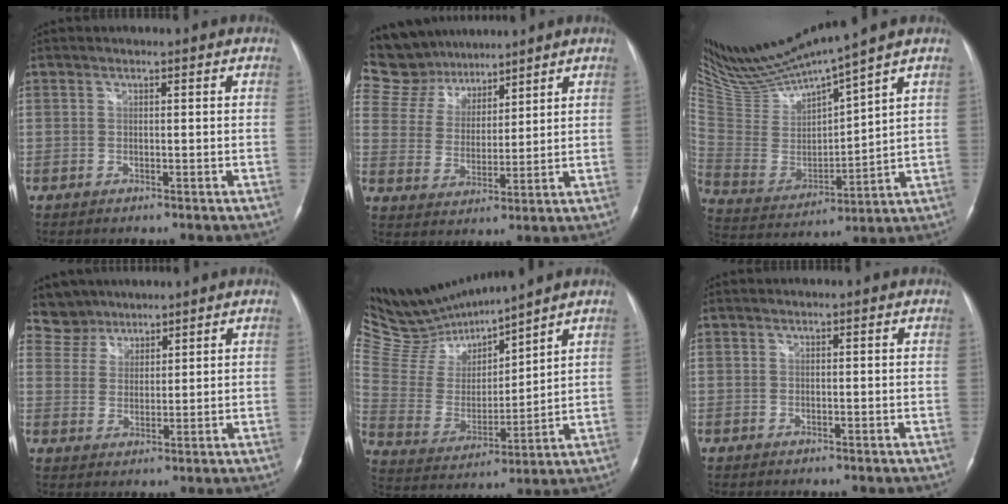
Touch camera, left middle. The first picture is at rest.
{"total": 12.9, "force": [11.6, 5.3, 1.9], "torque": [-0.054, 0.028, 0.228]}
{"total": 15.9, "force": [14.5, -0.8, 6.5], "torque": [-0.136, -0.018, 0.292]}
{"total": 5.2, "force": [4.4, 2.6, -0.9], "torque": [0.019, 0.008, 0.086]}
{"total": 14.7, "force": [14.2, 1.3, 3.8], "torque": [-0.091, -0.003, 0.288]}
{"total": 0.0}